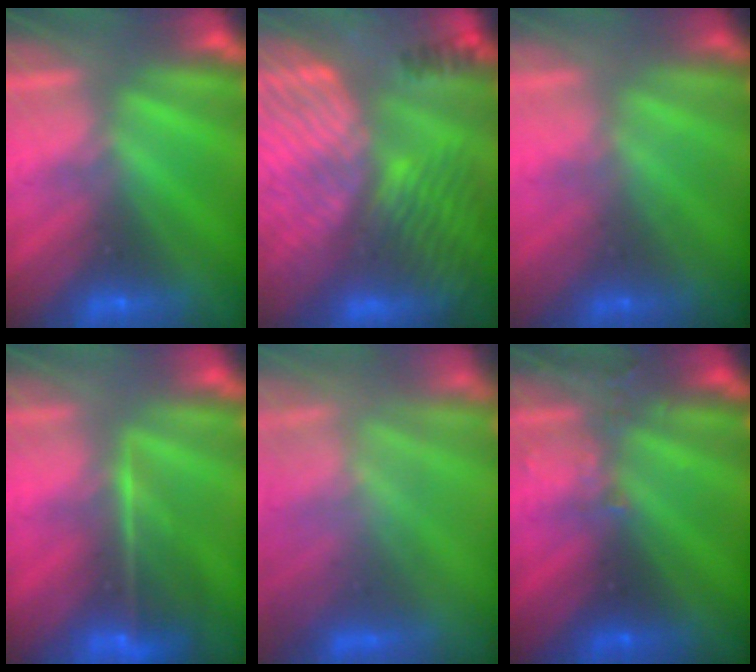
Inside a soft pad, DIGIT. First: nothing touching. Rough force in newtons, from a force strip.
{"total": 9.0}
{"total": 1.3}
{"total": 7.6}
{"total": 2.9}
{"total": 3.7}